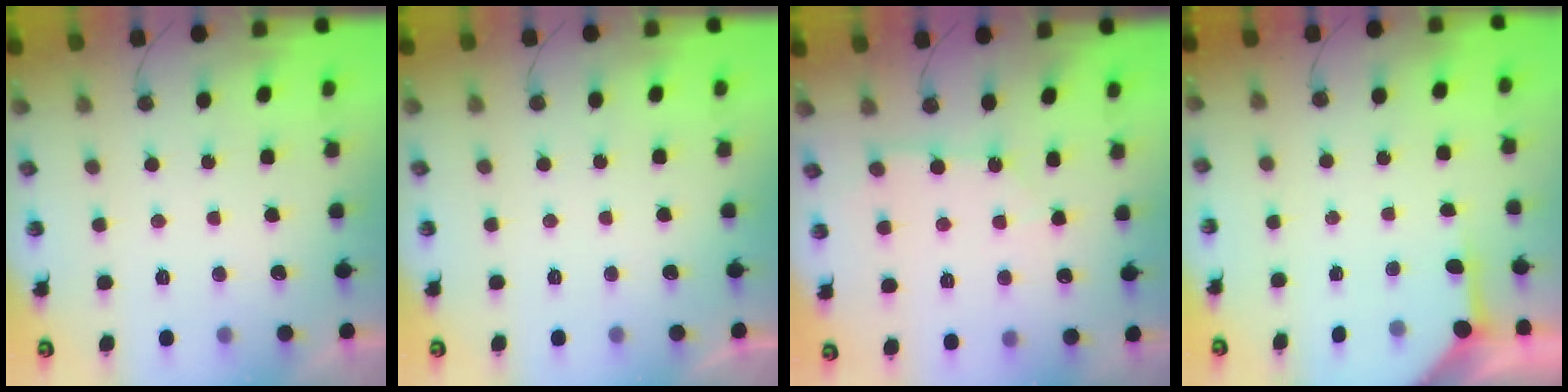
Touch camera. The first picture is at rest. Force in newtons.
{"total": 0.0}
{"total": 4.7, "press": 4.7, "slide": 0.5}
{"total": 4.0, "press": 3.9, "slide": 0.5}